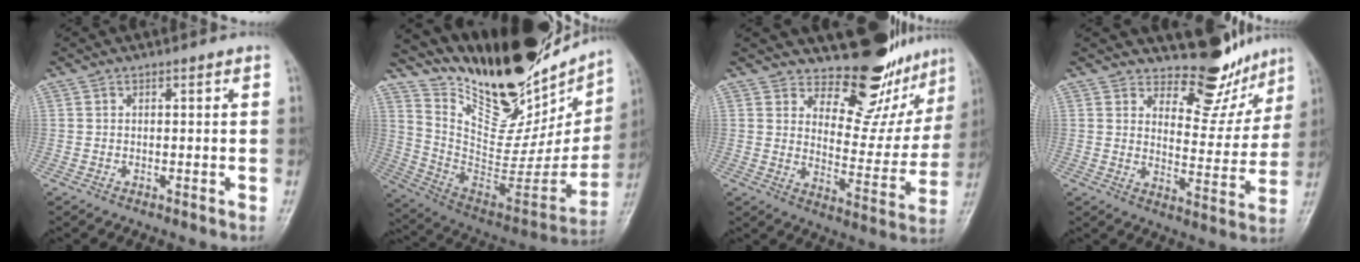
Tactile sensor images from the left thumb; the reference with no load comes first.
{"total": 31.3, "force": [24.4, 11.4, 16.0], "torque": [-0.221, -0.112, 0.383]}
{"total": 15.2, "force": [13.2, 6.2, 4.4], "torque": [-0.006, -0.117, 0.173]}
{"total": 10.7, "force": [9.3, 4.6, 2.5], "torque": [0.005, -0.083, 0.129]}